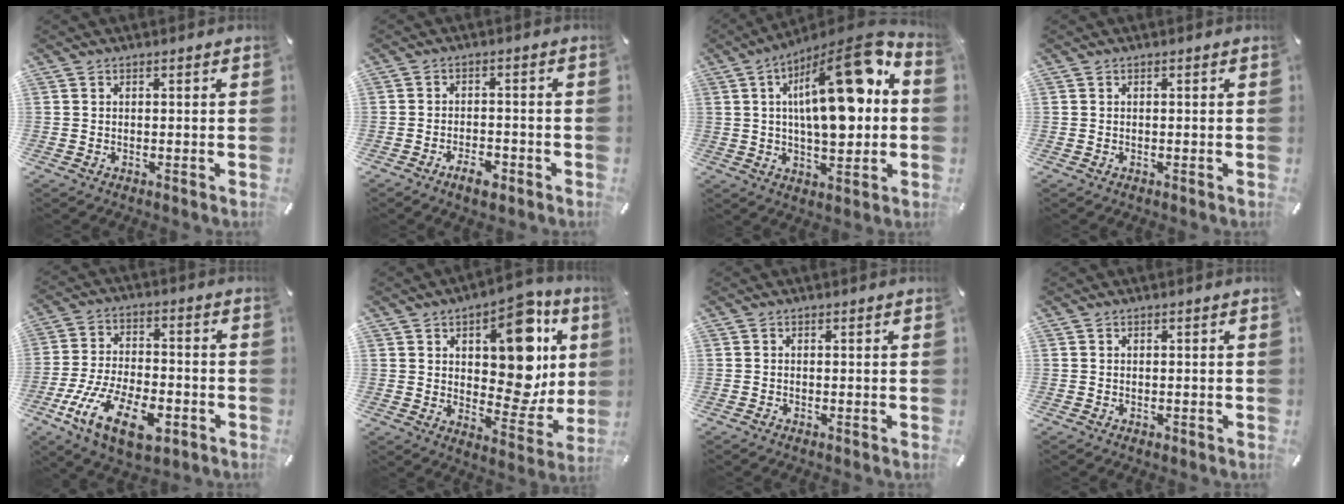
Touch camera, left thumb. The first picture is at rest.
{"total": 4.9, "force": [-3.2, 2.3, 2.9], "torque": [-0.049, 0.016, -0.057]}
{"total": 22.1, "force": [5.3, 8.9, 19.5], "torque": [-0.298, -0.029, 0.078]}
{"total": 0.0}
{"total": 16.9, "force": [-7.7, 8.5, 12.4], "torque": [-0.241, 0.036, -0.128]}
{"total": 19.0, "force": [6.9, 10.6, 14.2], "torque": [-0.173, -0.041, 0.112]}
{"total": 0.0}
{"total": 0.5, "force": [-0.1, 0.4, 0.2], "torque": [-0.003, 0.002, -0.004]}